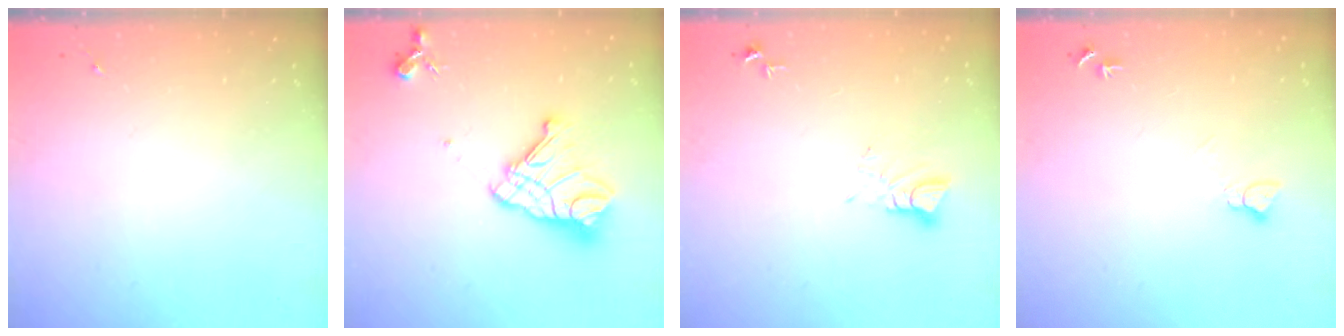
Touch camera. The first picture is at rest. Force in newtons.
{"total": 15.8, "press": 15.7, "slide": 1.7}
{"total": 3.8, "press": 3.8, "slide": 0.3}
{"total": 5.1, "press": 5.1, "slide": 0.6}